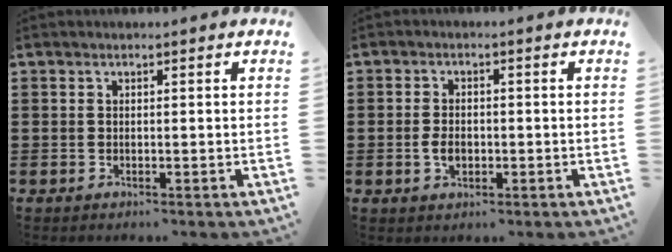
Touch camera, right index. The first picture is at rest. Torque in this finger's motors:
{"motor_torque": [0.77, -0.63, 0.41, 0.10]}